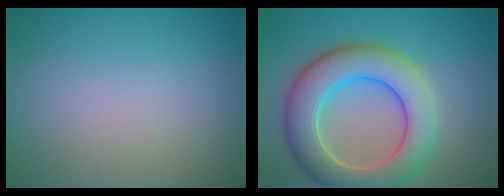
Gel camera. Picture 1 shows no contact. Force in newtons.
{"total": 8.5, "press": 8.4, "slide": 0.6}